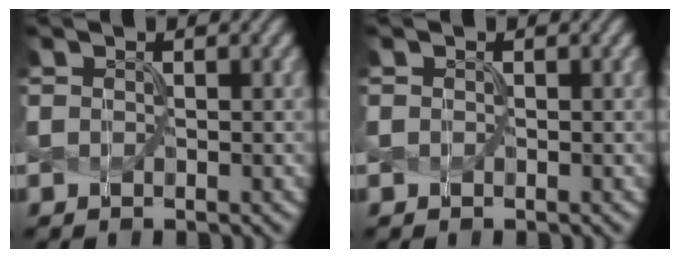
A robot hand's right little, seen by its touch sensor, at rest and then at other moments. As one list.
[{"total": 0.0}]